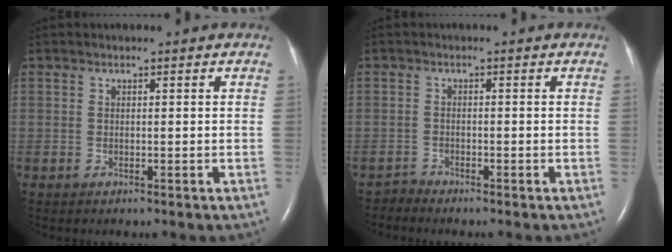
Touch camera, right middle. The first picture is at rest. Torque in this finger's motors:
{"motor_torque": [-0.33, -0.15, -0.09, -0.02]}